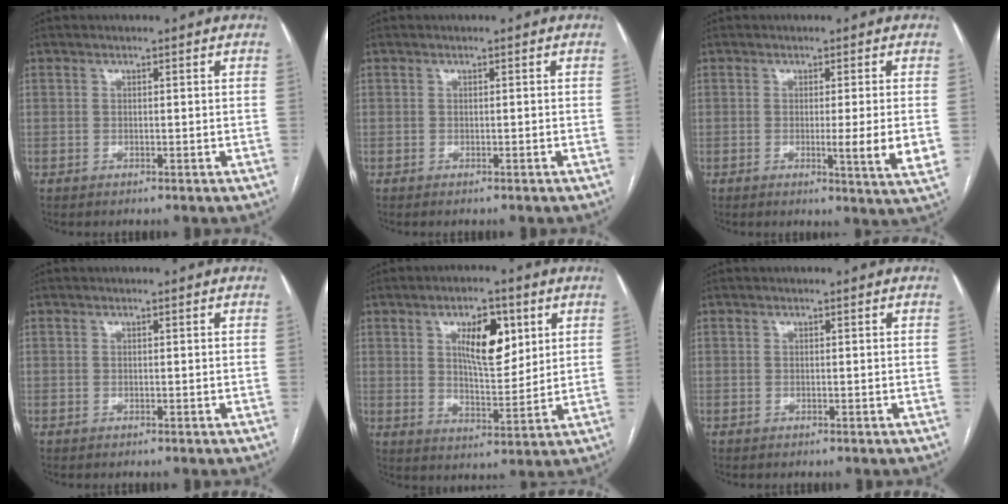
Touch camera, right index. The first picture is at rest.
{"total": 0.5, "force": [-0.4, 0.0, 0.3], "torque": [-0.010, -0.002, -0.005]}
{"total": 5.9, "force": [-0.8, -0.8, 5.8], "torque": [-0.076, -0.016, -0.010]}
{"total": 0.0}
{"total": 9.4, "force": [3.6, 3.5, 7.9], "torque": [-0.128, 0.005, 0.064]}
{"total": 0.0}